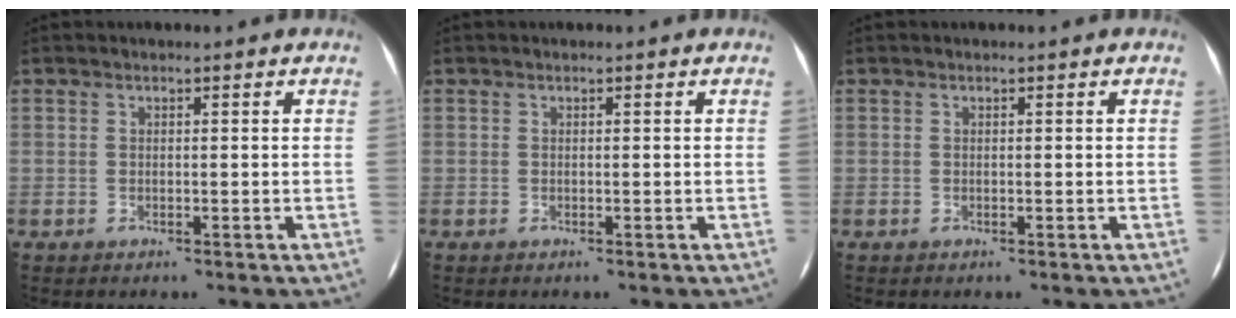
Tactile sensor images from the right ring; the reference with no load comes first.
{"total": 0.0}
{"total": 0.0}